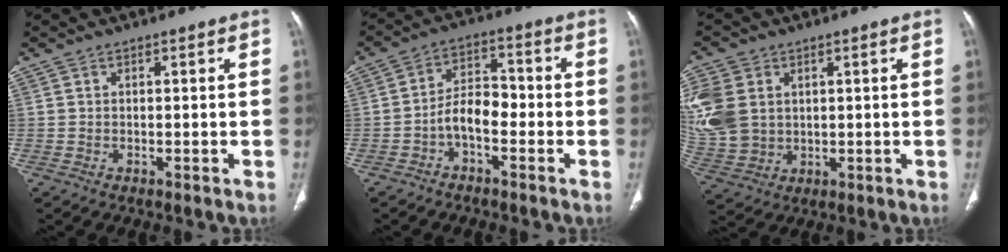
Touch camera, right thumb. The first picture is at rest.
{"total": 6.5, "force": [-2.5, 3.5, 4.9], "torque": [-0.075, 0.038, -0.051]}
{"total": 13.8, "force": [2.9, 10.7, 8.1], "torque": [-0.191, -0.004, 0.069]}